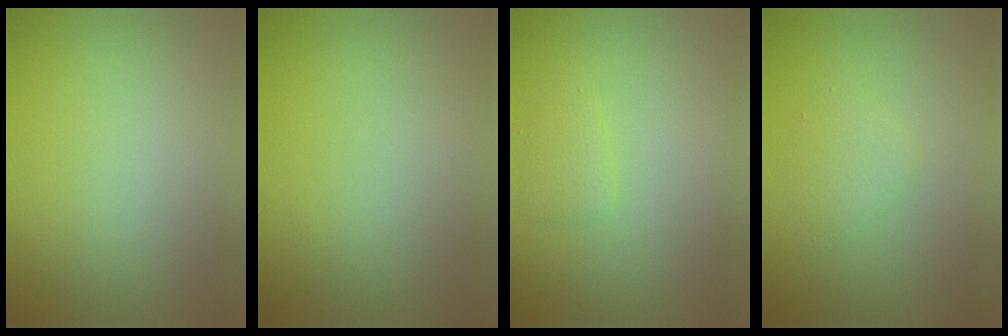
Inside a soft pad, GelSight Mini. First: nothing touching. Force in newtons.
{"total": 0.0}
{"total": 1.2, "press": 1.2, "slide": 0.1}
{"total": 1.5, "press": 1.5, "slide": 0.1}